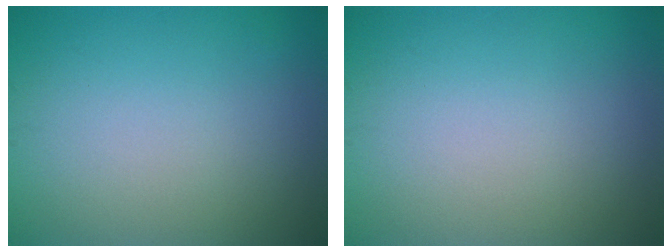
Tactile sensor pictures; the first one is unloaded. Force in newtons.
{"total": 0.0}